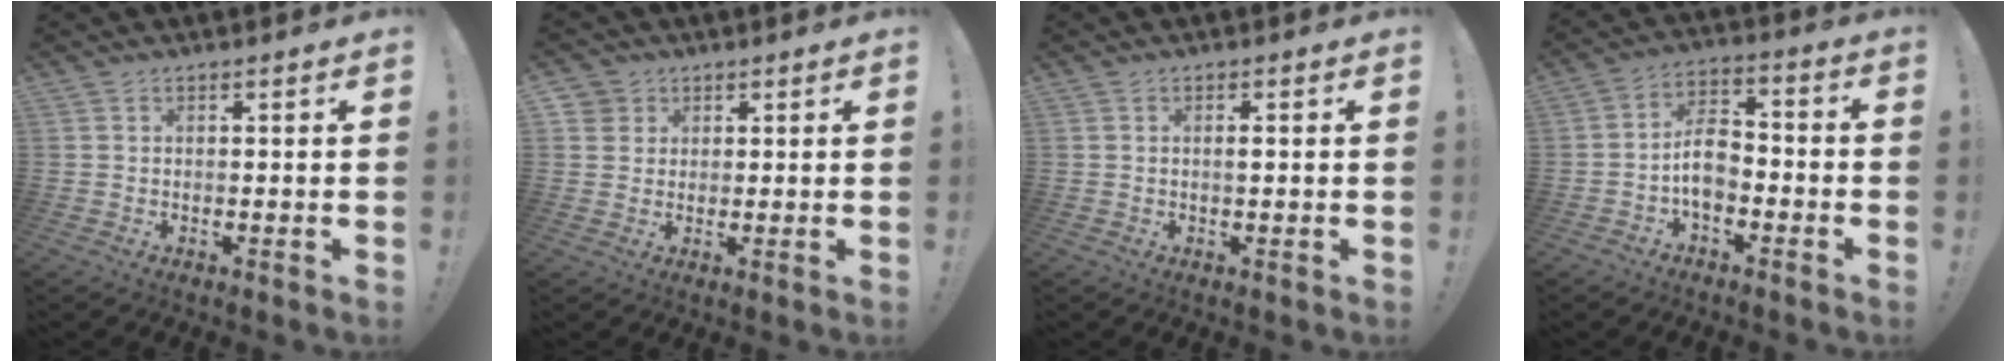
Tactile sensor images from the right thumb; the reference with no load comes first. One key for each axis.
{"total": 3.5, "fx": 1.6, "fy": 3.1, "fz": 0.4, "tx": -0.003, "ty": -0.007, "tz": 0.030}
{"total": 1.0, "fx": 0.1, "fy": 0.0, "fz": 1.0, "tx": -0.004, "ty": -0.005, "tz": -0.003}
{"total": 8.9, "fx": -2.8, "fy": 5.6, "fz": 6.3, "tx": -0.120, "ty": 0.016, "tz": -0.049}